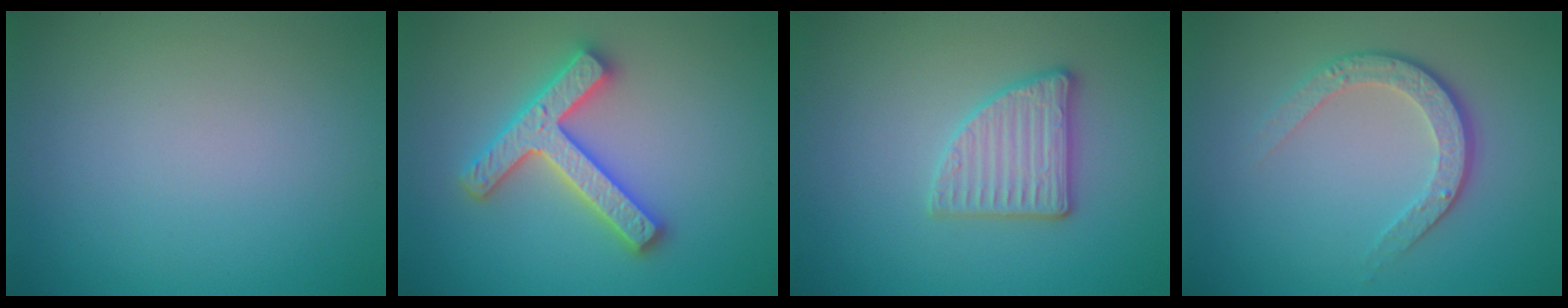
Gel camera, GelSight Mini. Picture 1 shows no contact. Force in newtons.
{"total": 4.7, "press": 4.6, "slide": 0.9}
{"total": 2.9, "press": 2.8, "slide": 0.5}
{"total": 3.5, "press": 2.5, "slide": 2.5}